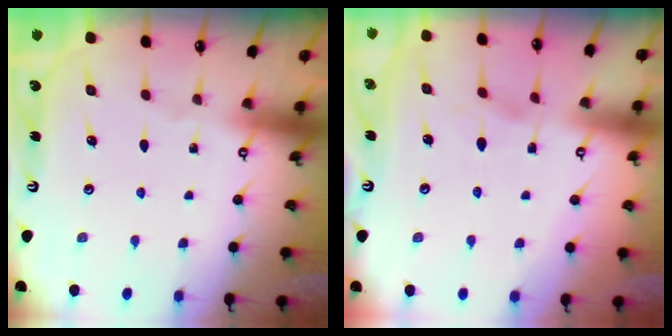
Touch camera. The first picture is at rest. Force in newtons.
{"total": 2.9, "press": 2.7, "slide": 1.0}